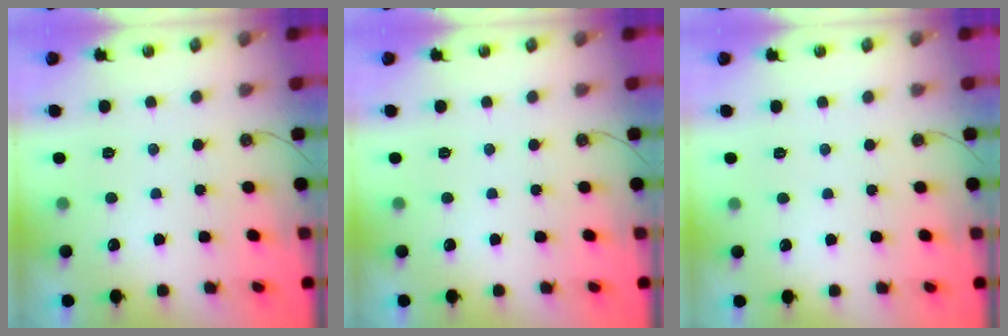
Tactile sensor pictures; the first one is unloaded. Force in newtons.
{"total": 0.0}
{"total": 2.8, "press": 2.8, "slide": 0.5}